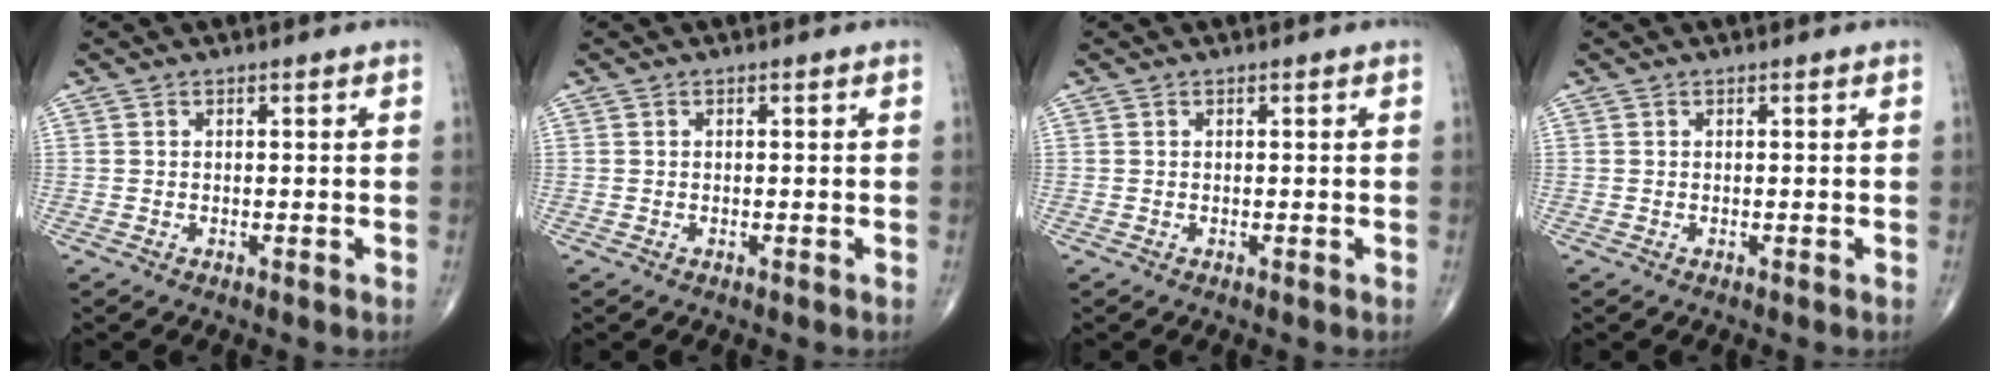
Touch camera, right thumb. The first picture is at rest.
{"total": 0.0}
{"total": 0.0}
{"total": 0.0}